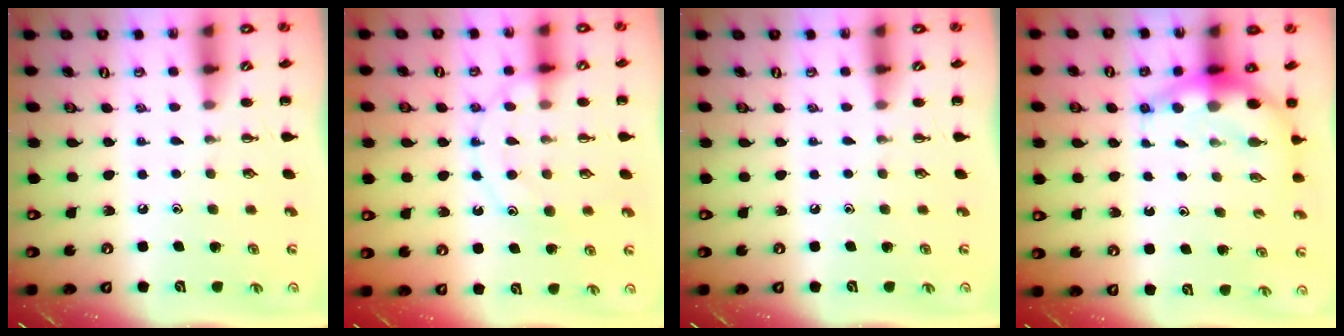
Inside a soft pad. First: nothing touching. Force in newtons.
{"total": 11.8, "press": 11.8, "slide": 0.7}
{"total": 0.0}
{"total": 6.5, "press": 6.3, "slide": 1.5}